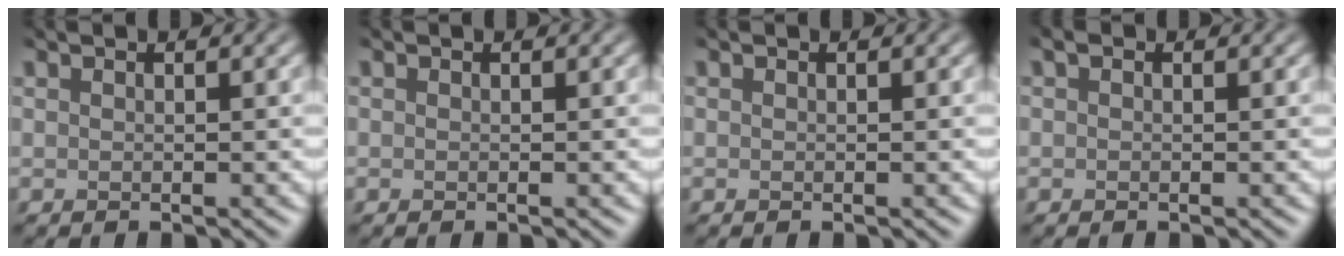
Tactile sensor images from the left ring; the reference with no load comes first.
{"total": 0.0}
{"total": 0.0}
{"total": 0.8, "force": [-0.7, -0.1, -0.4], "torque": [0.001, -0.005, -0.004]}